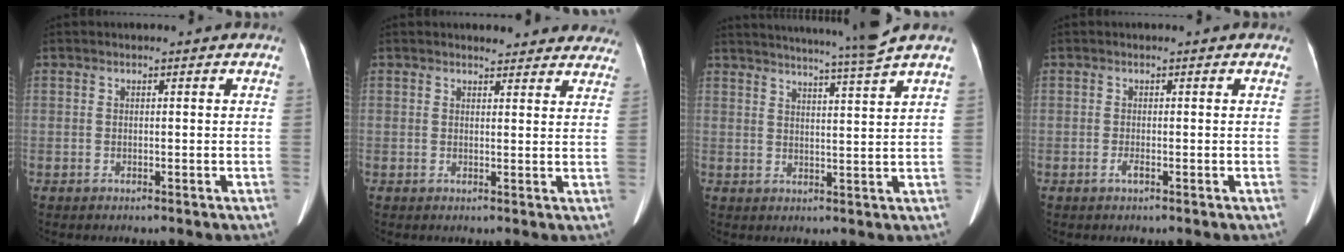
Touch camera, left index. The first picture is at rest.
{"total": 9.7, "force": [9.1, 2.7, 2.0], "torque": [0.008, -0.006, 0.081]}
{"total": 10.8, "force": [9.5, -2.8, 4.4], "torque": [-0.070, -0.030, 0.132]}
{"total": 0.7, "force": [-0.5, 0.0, 0.5], "torque": [-0.013, -0.003, -0.006]}